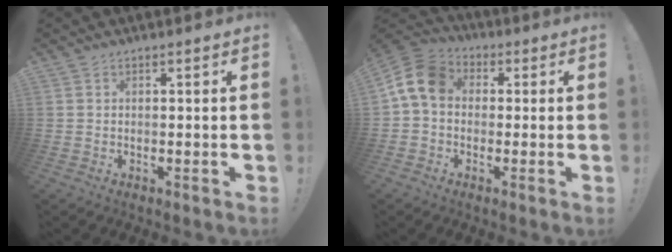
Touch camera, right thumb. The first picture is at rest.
{"total": 10.8, "force": [1.0, 7.7, 7.6], "torque": [-0.149, 0.019, 0.026]}